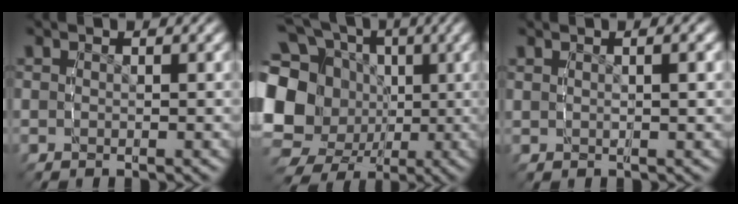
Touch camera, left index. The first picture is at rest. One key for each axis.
{"total": 15.4, "fx": 0.2, "fy": 13.3, "fz": 7.8, "tx": -0.167, "ty": -0.039, "tz": 0.007}
{"total": 1.3, "fx": 0.6, "fy": -0.3, "fz": 1.0, "tx": -0.013, "ty": 0.000, "tz": 0.019}